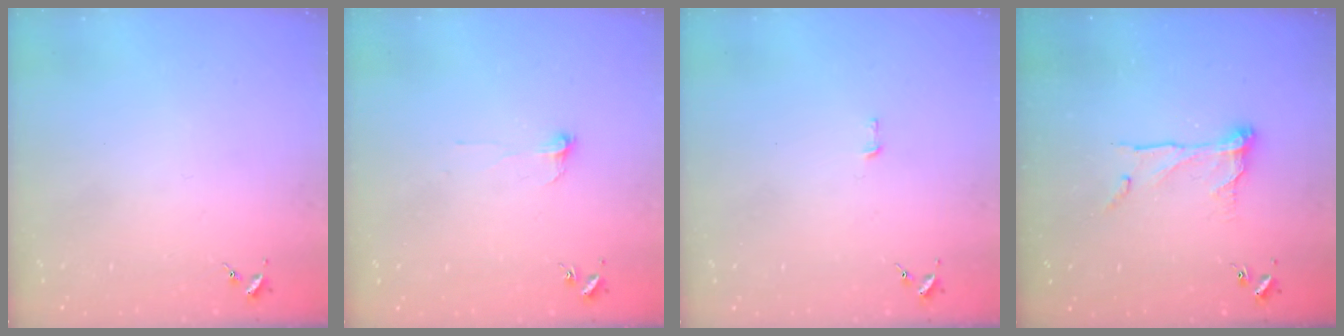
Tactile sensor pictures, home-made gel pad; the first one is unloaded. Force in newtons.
{"total": 3.6, "press": 3.6, "slide": 0.3}
{"total": 3.5, "press": 3.5, "slide": 0.3}
{"total": 11.4, "press": 11.3, "slide": 1.0}